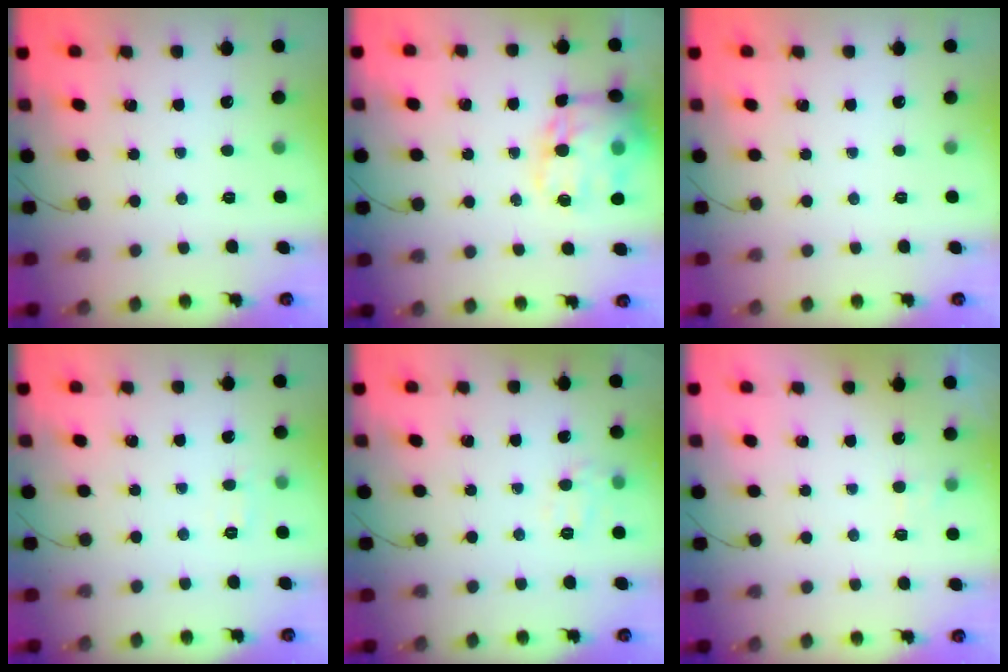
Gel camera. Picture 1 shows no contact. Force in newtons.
{"total": 19.7, "press": 19.4, "slide": 3.6}
{"total": 0.0}
{"total": 4.3, "press": 4.1, "slide": 1.0}
{"total": 7.2, "press": 7.1, "slide": 0.8}
{"total": 1.4, "press": 1.0, "slide": 1.0}